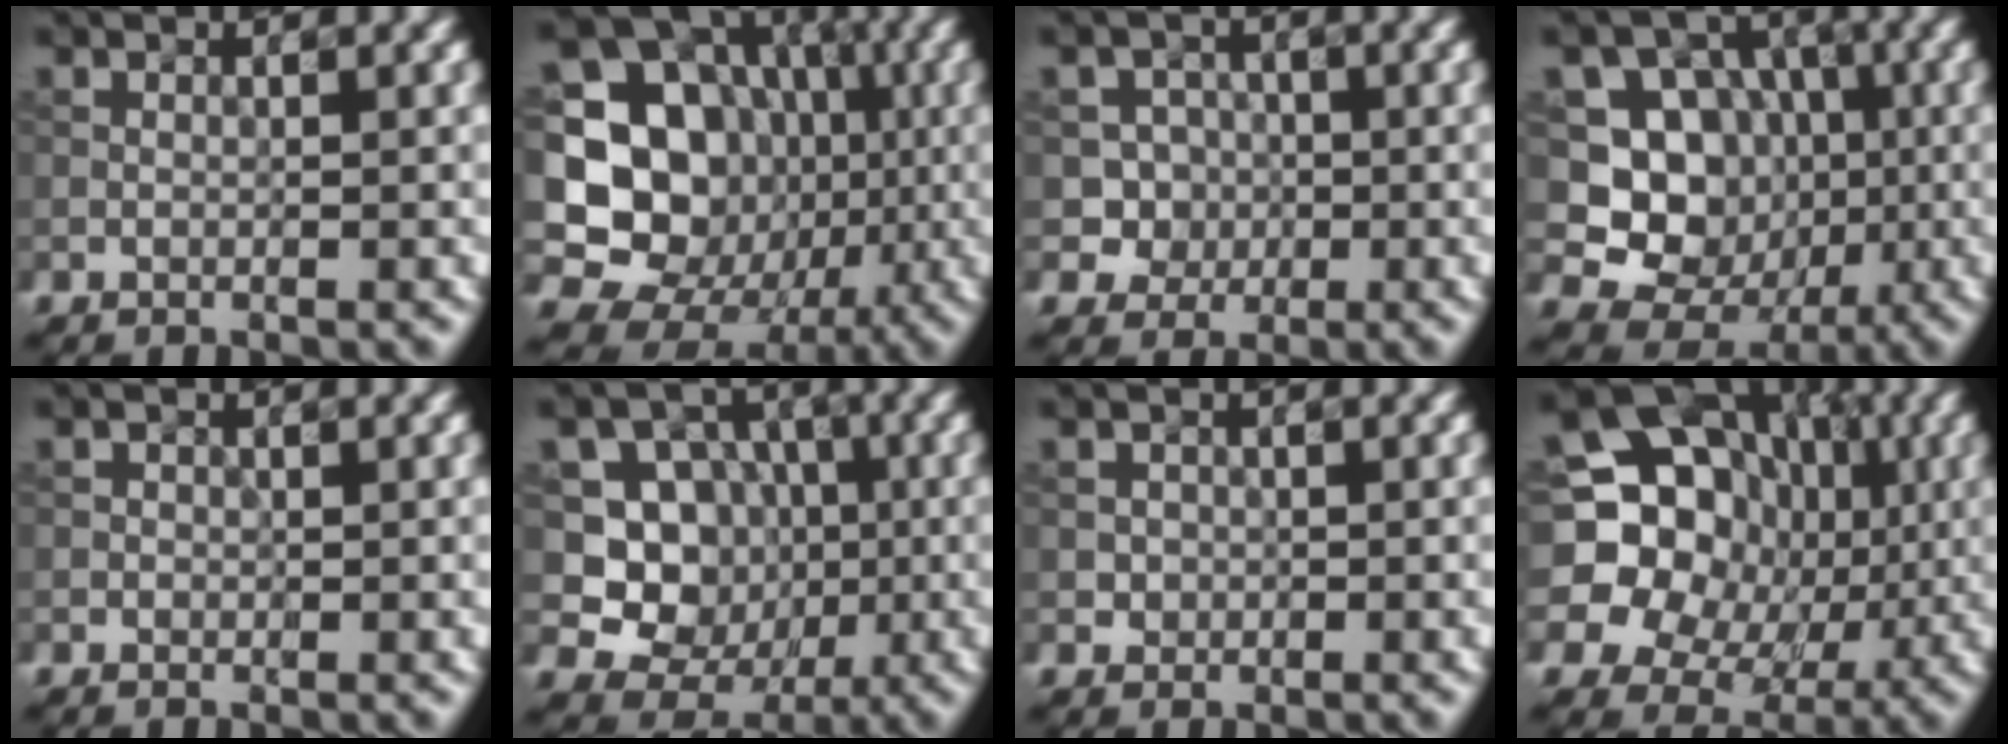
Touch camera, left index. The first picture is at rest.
{"total": 19.9, "force": [-0.9, 18.2, 8.1], "torque": [-0.181, 0.035, -0.035]}
{"total": 3.2, "force": [-0.7, 3.1, 0.6], "torque": [0.007, 0.005, -0.028]}
{"total": 9.7, "force": [-0.8, 9.0, 3.5], "torque": [-0.077, 0.008, -0.034]}
{"total": 0.6, "force": [-0.1, 0.6, 0.1], "torque": [0.002, -0.006, -0.004]}
{"total": 8.5, "force": [-0.5, 8.0, 2.8], "torque": [-0.054, 0.011, -0.032]}
{"total": 1.1, "force": [-0.1, 1.0, 0.2], "torque": [0.007, -0.006, 0.002]}
{"total": 19.8, "force": [2.8, 17.9, 8.0], "torque": [-0.175, 0.047, 0.014]}